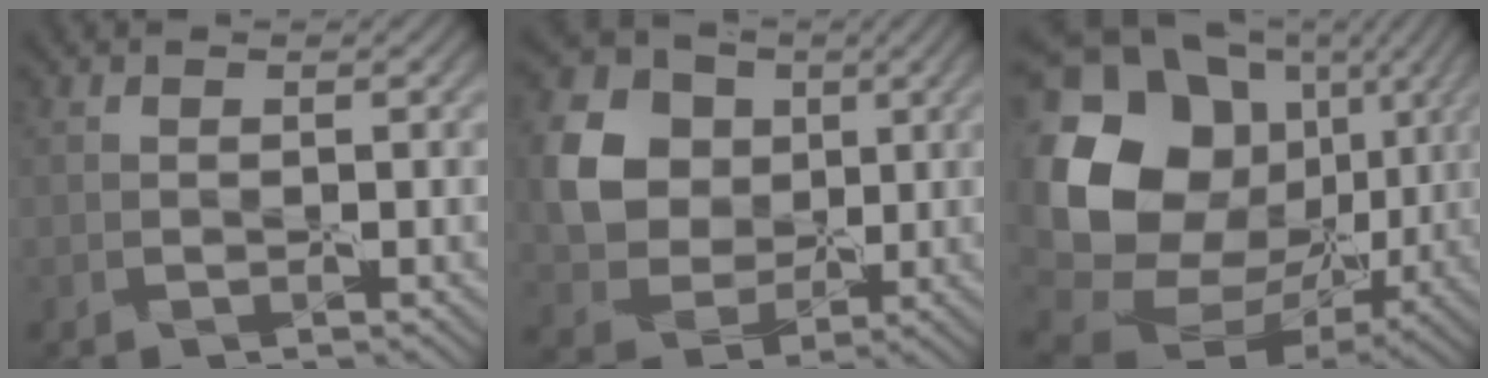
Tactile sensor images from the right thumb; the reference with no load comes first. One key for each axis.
{"total": 8.1, "fx": 2.1, "fy": 7.0, "fz": 3.5, "tx": -0.097, "ty": 0.008, "tz": 0.030}
{"total": 18.1, "fx": 3.5, "fy": 14.7, "fz": 9.9, "tx": -0.239, "ty": -0.007, "tz": 0.082}